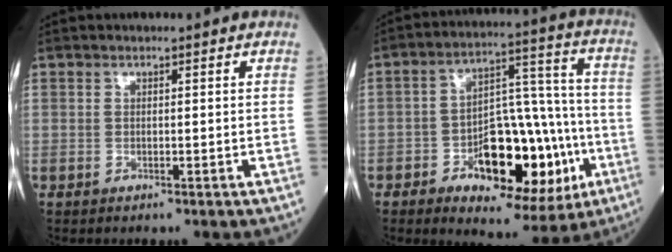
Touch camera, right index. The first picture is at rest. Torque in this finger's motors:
{"motor_torque": [0.49, -0.31, 0.32, 0.12]}